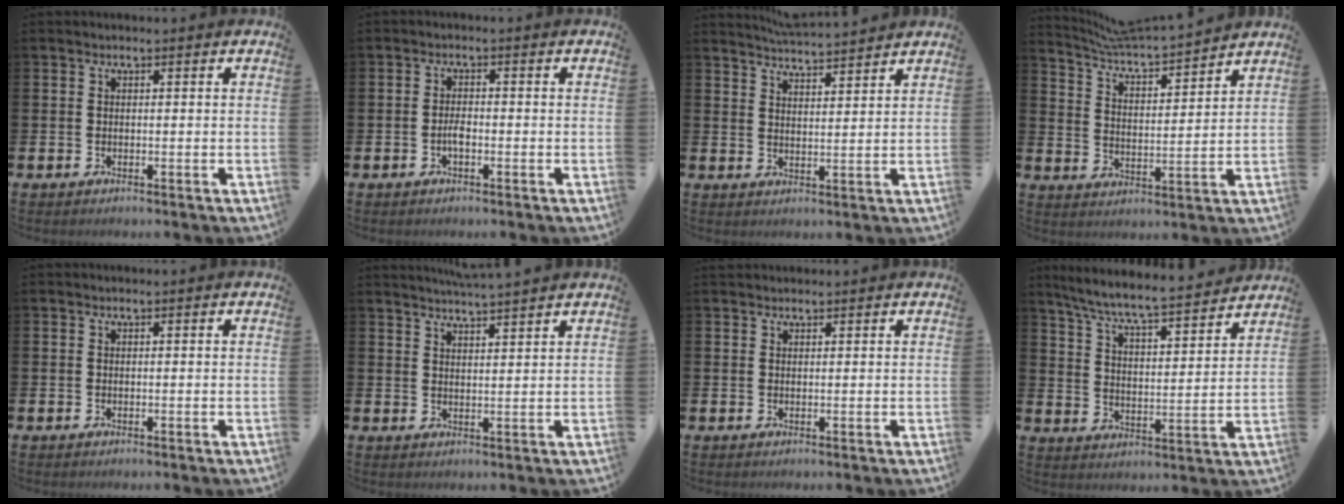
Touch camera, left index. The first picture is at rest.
{"total": 1.8, "force": [-0.6, 0.7, 1.5], "torque": [-0.028, 0.002, -0.013]}
{"total": 4.5, "force": [4.5, -0.2, 0.1], "torque": [-0.017, -0.027, 0.083]}
{"total": 5.6, "force": [5.5, 0.2, 1.0], "torque": [-0.045, -0.051, 0.091]}
{"total": 0.0}
{"total": 3.7, "force": [3.6, -0.7, 0.2], "torque": [-0.006, -0.019, 0.064]}
{"total": 1.0, "force": [1.0, 0.2, -0.1], "torque": [0.009, -0.002, 0.016]}
{"total": 7.2, "force": [6.8, 0.4, 2.5], "torque": [-0.081, -0.052, 0.115]}